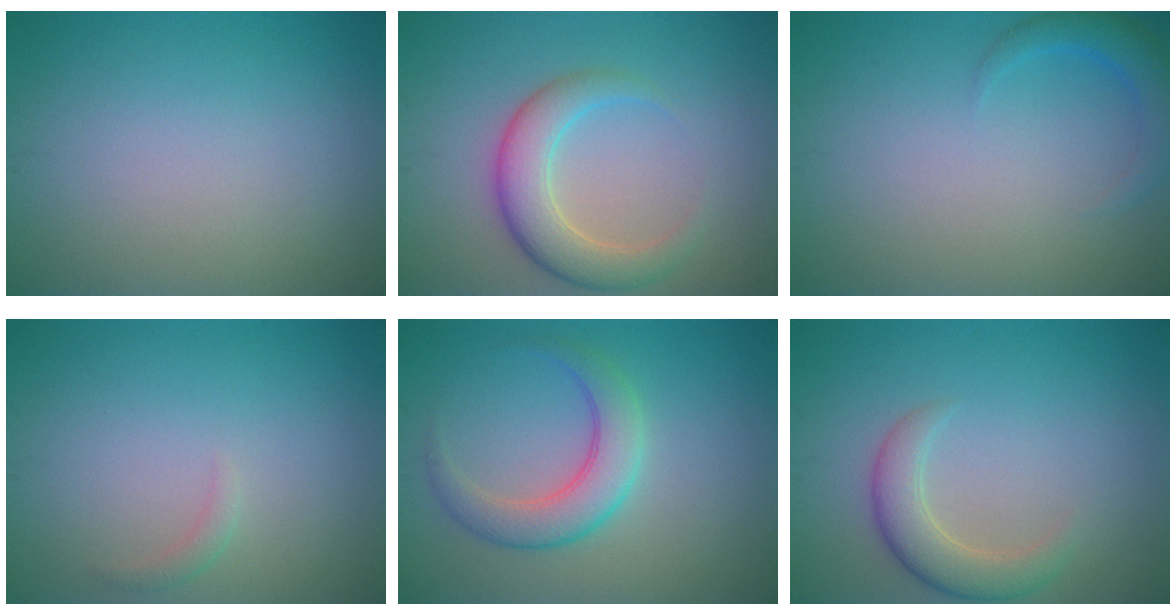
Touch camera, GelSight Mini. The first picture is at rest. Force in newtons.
{"total": 4.7, "press": 4.7, "slide": 0.1}
{"total": 2.5, "press": 2.5, "slide": 0.3}
{"total": 0.8, "press": 0.8, "slide": 0.1}
{"total": 4.2, "press": 4.2, "slide": 0.1}
{"total": 3.5, "press": 3.5, "slide": 0.3}